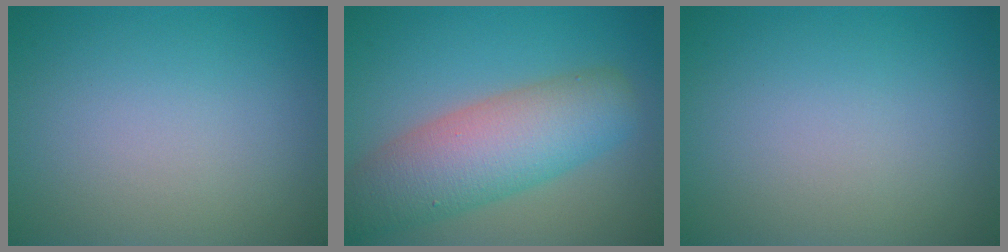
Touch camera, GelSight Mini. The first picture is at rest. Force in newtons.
{"total": 8.0, "press": 8.0, "slide": 0.4}
{"total": 0.0}